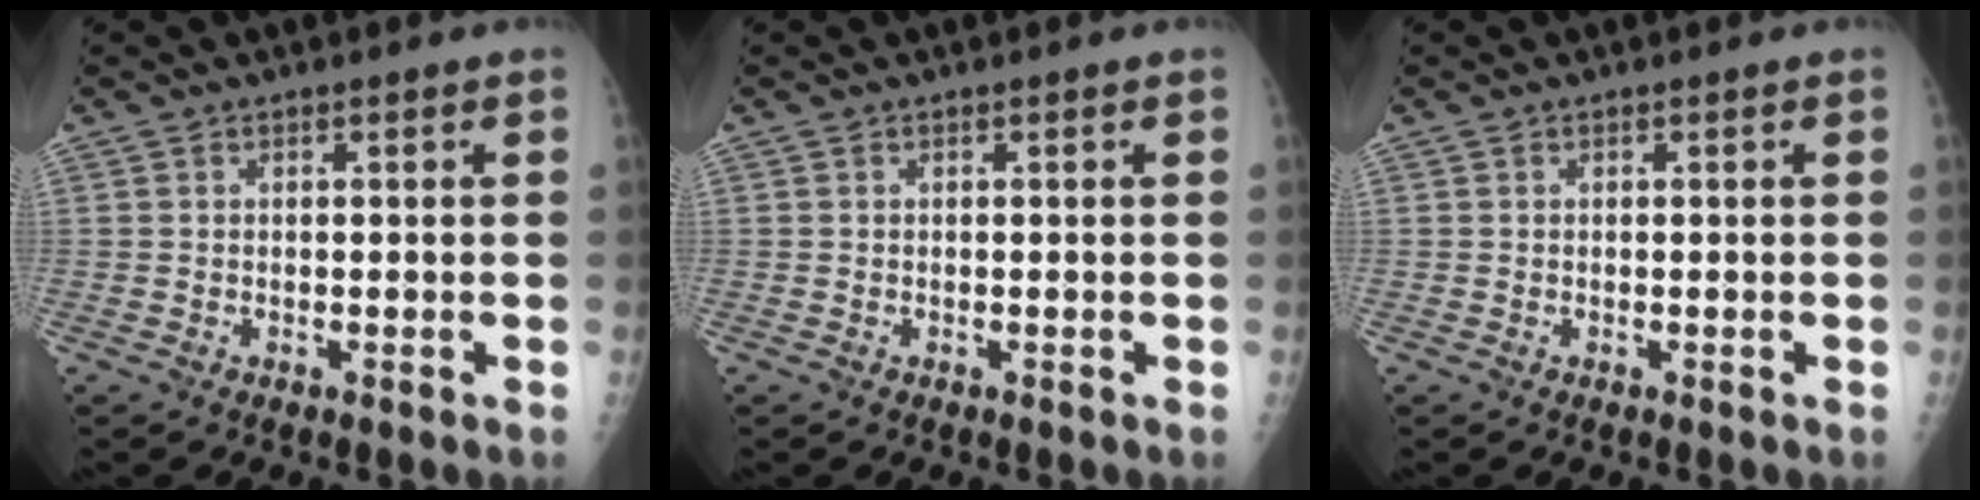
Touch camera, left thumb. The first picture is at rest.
{"total": 0.0}
{"total": 0.0}